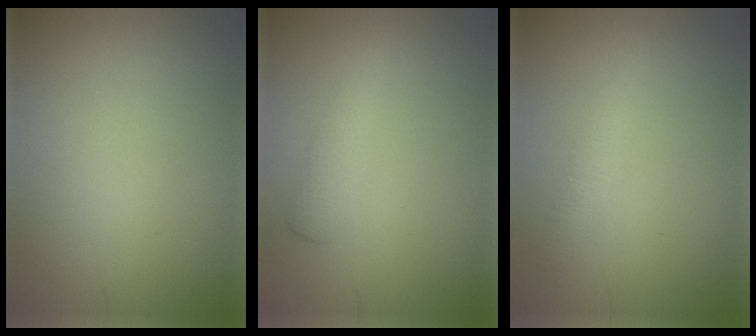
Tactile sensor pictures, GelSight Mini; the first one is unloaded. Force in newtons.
{"total": 2.5, "press": 2.5, "slide": 0.0}
{"total": 1.8, "press": 1.8, "slide": 0.0}